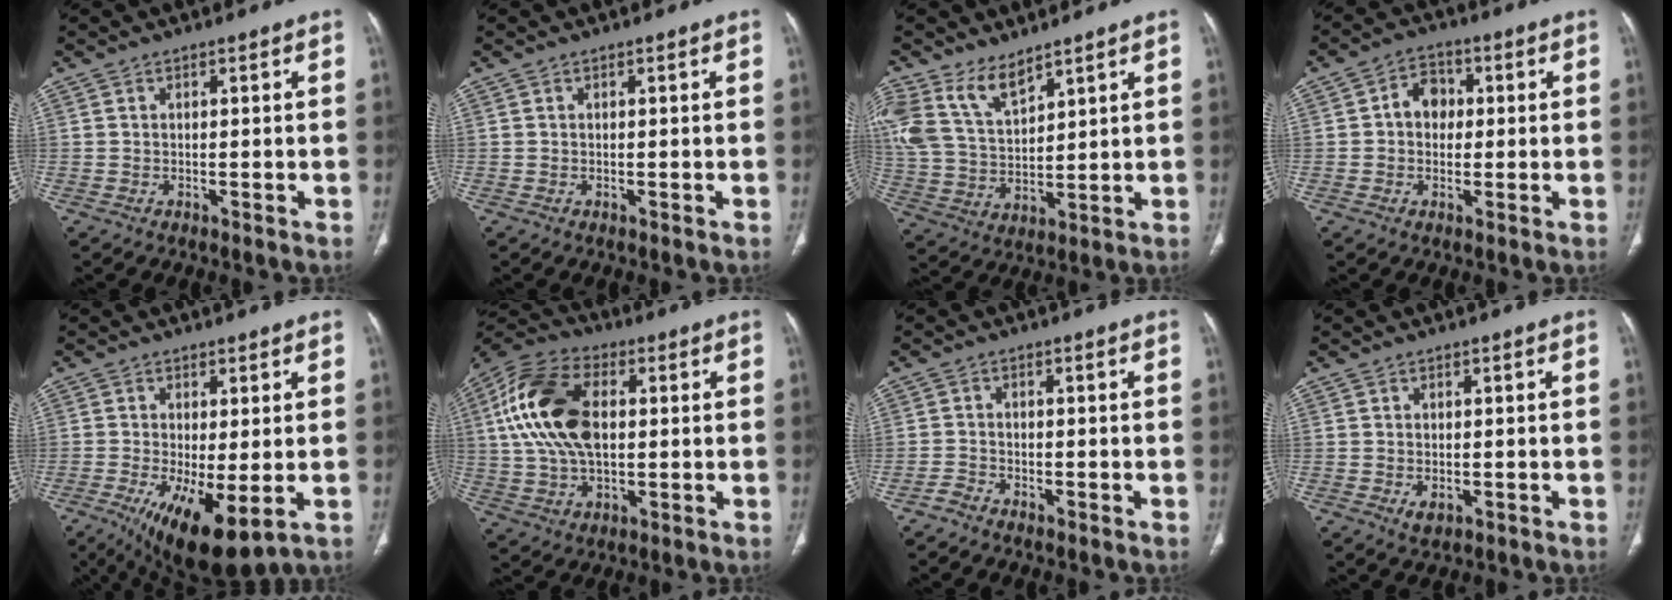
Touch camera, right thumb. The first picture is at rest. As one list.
[{"total": 0.0}, {"total": 11.4, "force": [7.7, 5.5, 6.3], "torque": [-0.118, -0.028, 0.172]}, {"total": 5.5, "force": [0.5, 4.5, 3.2], "torque": [-0.027, 0.013, 0.000]}, {"total": 12.2, "force": [-3.9, 4.1, 10.9], "torque": [-0.185, -0.025, -0.048]}, {"total": 18.2, "force": [2.8, 10.8, 14.4], "torque": [-0.281, 0.014, 0.047]}, {"total": 1.6, "force": [-1.5, 0.4, 0.2], "torque": [-0.009, 0.003, -0.033]}, {"total": 1.9, "force": [-0.6, 1.2, 1.4], "torque": [-0.022, -0.001, -0.003]}]